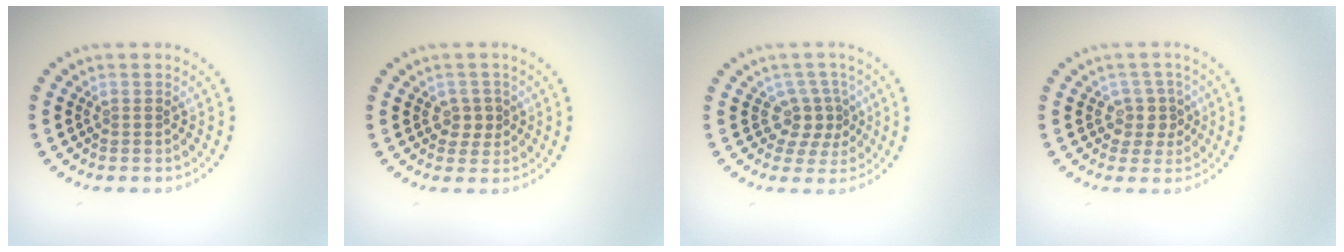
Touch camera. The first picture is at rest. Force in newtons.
{"total": 1.7, "press": 1.6, "slide": 0.6}
{"total": 2.8, "press": 2.0, "slide": 1.9}
{"total": 2.2, "press": 1.9, "slide": 1.2}